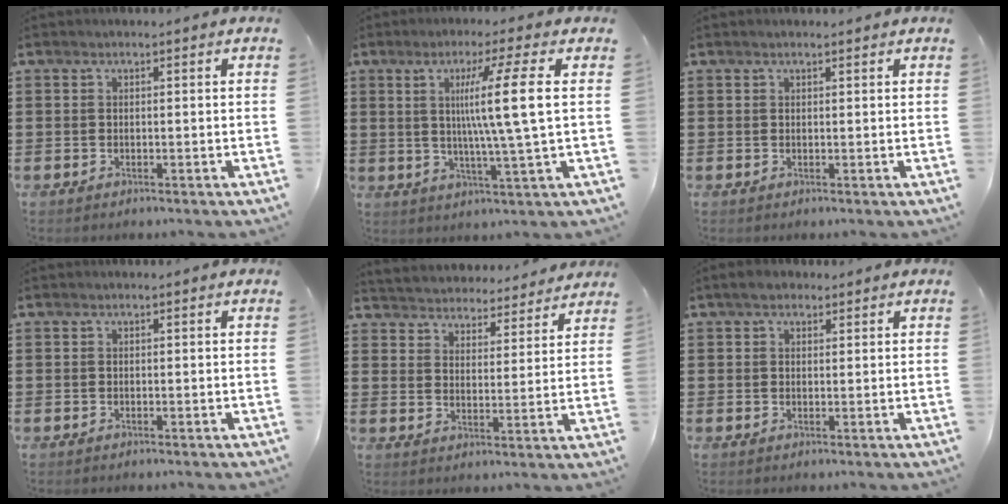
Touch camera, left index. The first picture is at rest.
{"total": 10.4, "force": [2.1, -0.5, 10.1], "torque": [-0.185, 0.000, 0.023]}
{"total": 0.6, "force": [0.5, 0.1, 0.3], "torque": [-0.007, 0.001, 0.009]}
{"total": 0.0}
{"total": 4.1, "force": [4.0, 0.0, -0.9], "torque": [-0.009, -0.034, 0.065]}
{"total": 2.1, "force": [1.6, 1.1, 0.8], "torque": [-0.020, 0.009, 0.029]}